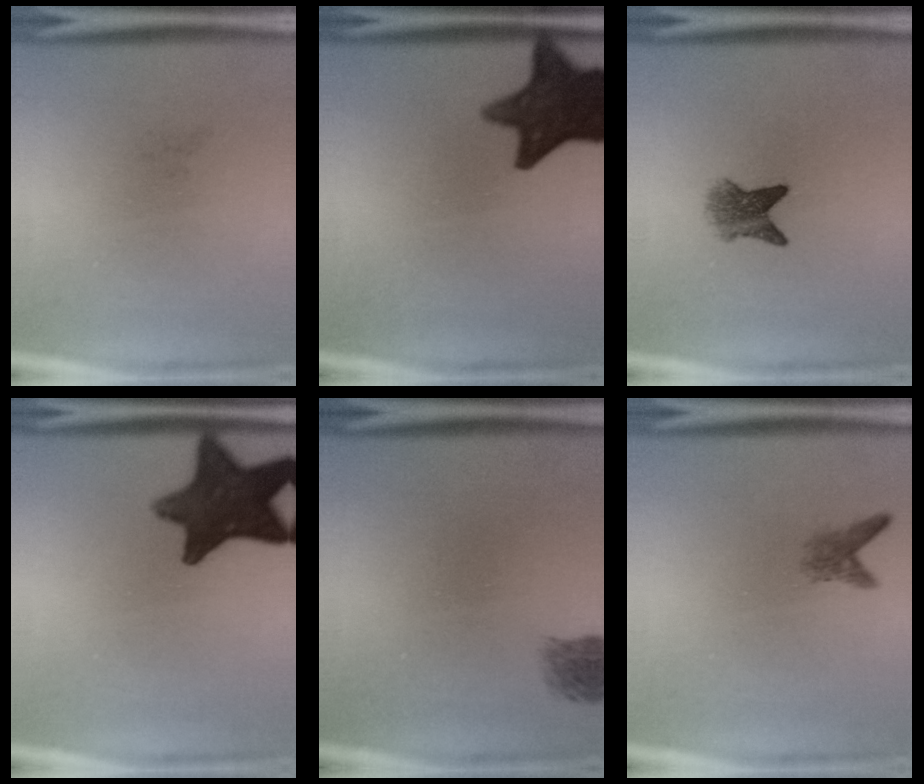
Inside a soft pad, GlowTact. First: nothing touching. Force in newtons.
{"total": 15.1}
{"total": 4.2}
{"total": 14.0}
{"total": 1.9}
{"total": 2.1}